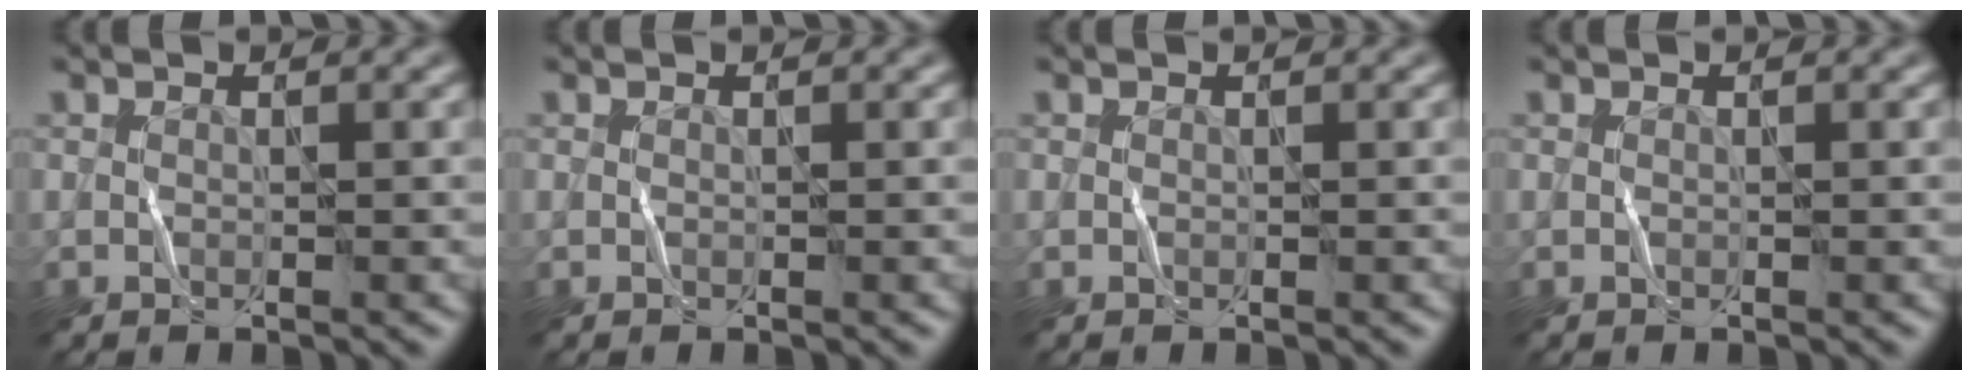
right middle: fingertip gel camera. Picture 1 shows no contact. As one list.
[{"total": 0.0}, {"total": 0.0}, {"total": 0.0}]